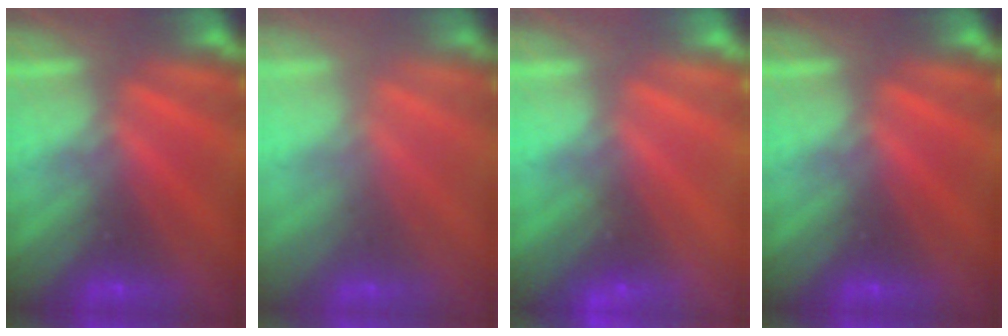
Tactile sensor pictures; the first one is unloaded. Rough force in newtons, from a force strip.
{"total": 2.5}
{"total": 2.3}
{"total": 0.0}